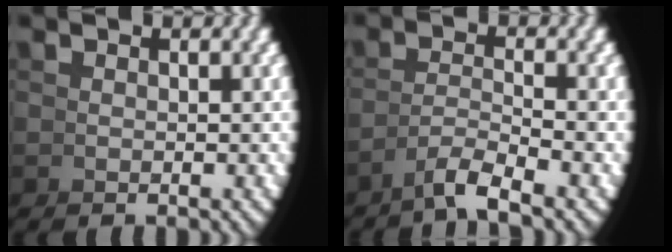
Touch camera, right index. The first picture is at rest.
{"total": 2.7, "force": [-2.0, -0.1, 1.9], "torque": [-0.025, 0.001, -0.035]}